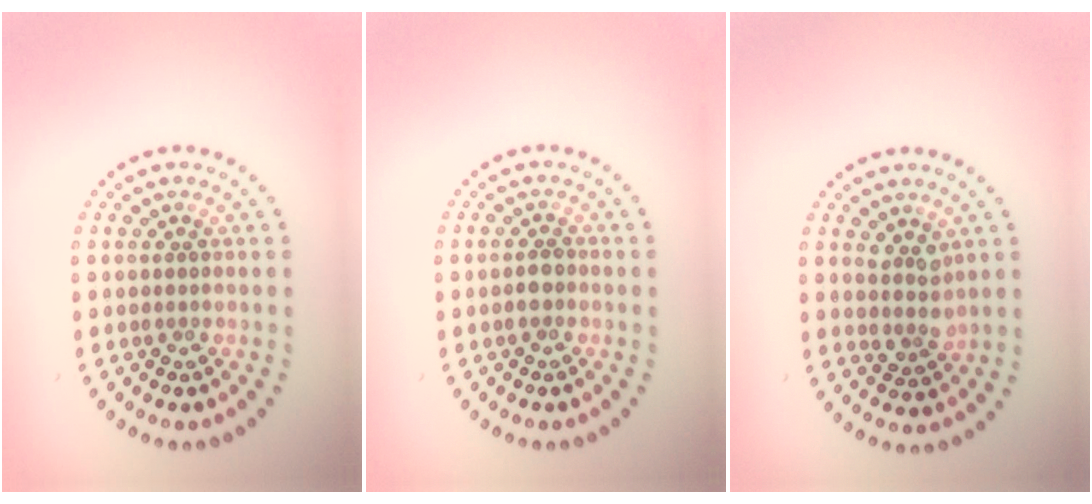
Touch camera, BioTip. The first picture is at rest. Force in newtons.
{"total": 1.2, "press": 1.1, "slide": 0.5}
{"total": 2.1, "press": 1.7, "slide": 1.3}